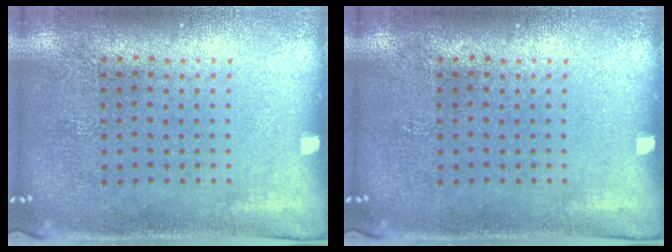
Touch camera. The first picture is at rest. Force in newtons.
{"total": 0.0}